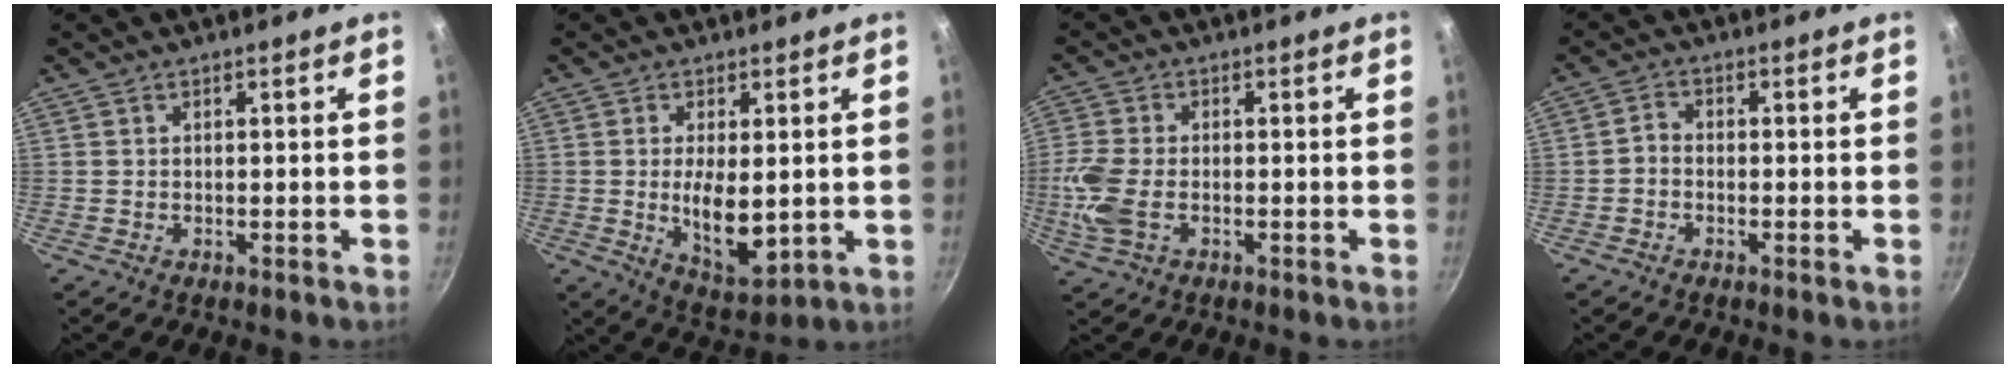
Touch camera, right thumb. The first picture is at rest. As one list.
[{"total": 9.6, "force": [0.1, 4.4, 8.5], "torque": [-0.139, -0.020, 0.016]}, {"total": 7.7, "force": [-1.7, 4.5, 6.1], "torque": [-0.146, 0.000, -0.042]}, {"total": 2.0, "force": [-1.0, 1.4, 1.0], "torque": [-0.021, 0.016, -0.027]}]